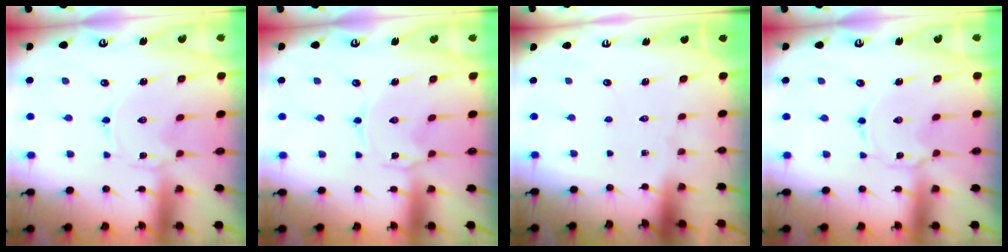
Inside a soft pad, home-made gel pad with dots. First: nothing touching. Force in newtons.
{"total": 0.8, "press": 0.8, "slide": 0.3}
{"total": 0.0}
{"total": 1.6, "press": 1.5, "slide": 0.2}